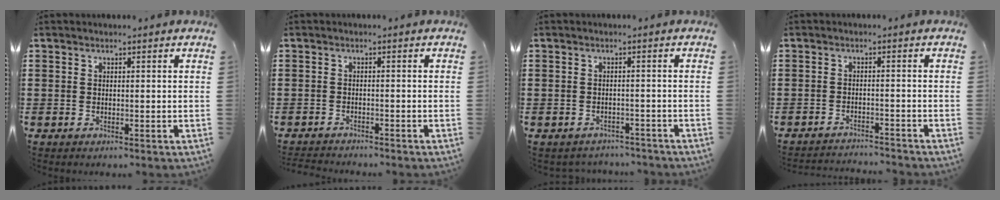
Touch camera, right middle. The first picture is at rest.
{"total": 1.6, "force": [-1.6, 0.1, 0.1], "torque": [-0.005, 0.000, -0.033]}
{"total": 1.8, "force": [-1.7, 0.4, -0.1], "torque": [-0.005, 0.000, -0.039]}
{"total": 2.4, "force": [-2.4, -0.1, 0.1], "torque": [-0.006, 0.002, -0.051]}